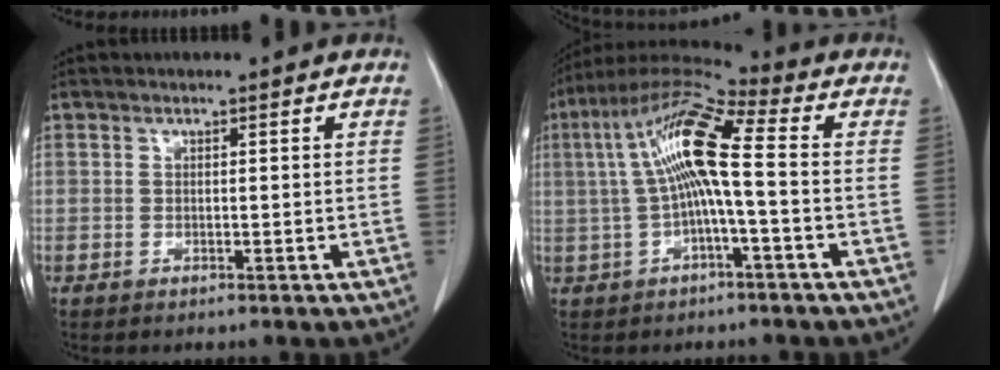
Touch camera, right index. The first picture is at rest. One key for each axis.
{"total": 11.5, "fx": 0.4, "fy": 1.1, "fz": 11.4, "tx": -0.224, "ty": 0.034, "tz": 0.001}